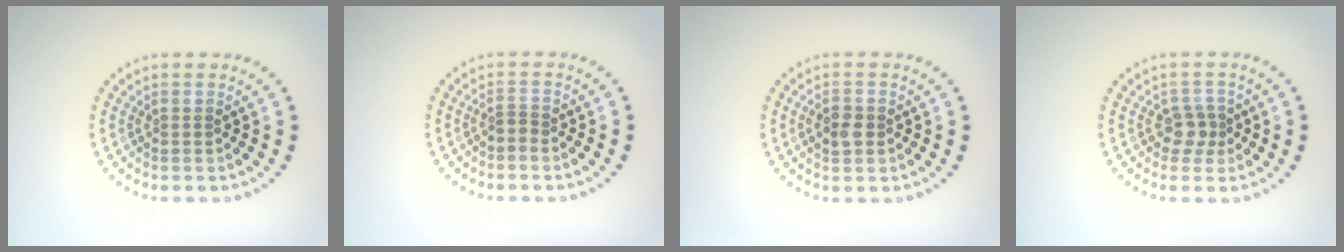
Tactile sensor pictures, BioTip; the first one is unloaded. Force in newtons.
{"total": 0.8, "press": 0.4, "slide": 0.6}
{"total": 1.9, "press": 1.8, "slide": 0.3}
{"total": 2.1, "press": 1.7, "slide": 1.1}